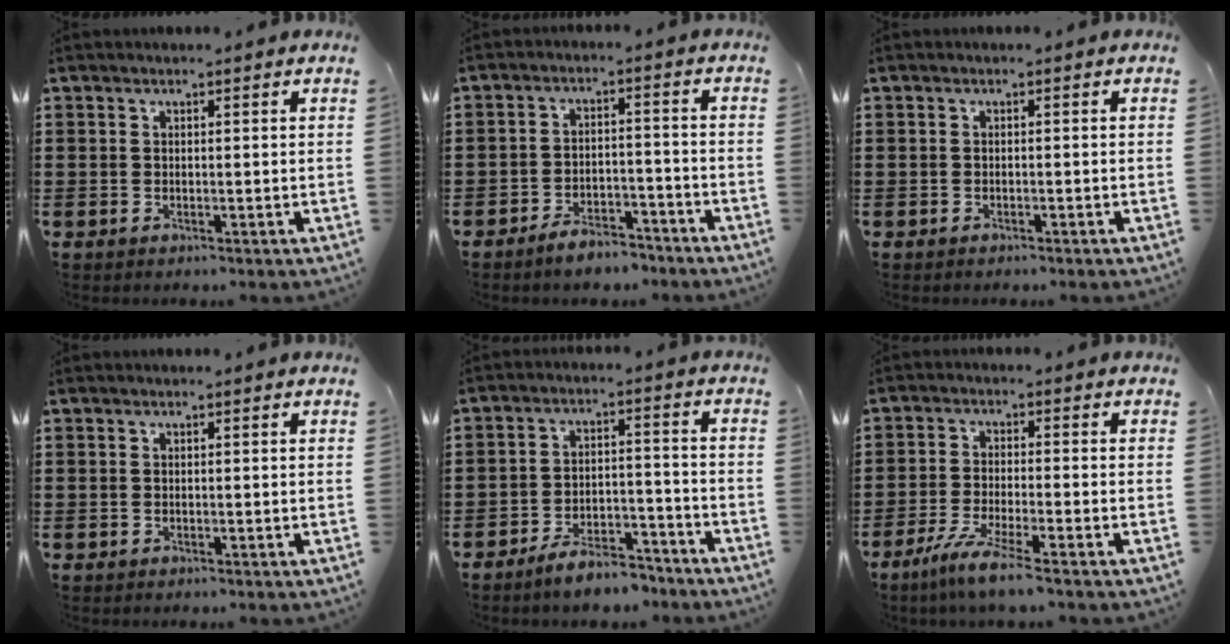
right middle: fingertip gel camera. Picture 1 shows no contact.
{"total": 4.7, "force": [-4.5, 1.0, 0.8], "torque": [-0.020, 0.011, -0.092]}
{"total": 0.5, "force": [-0.5, 0.2, 0.1], "torque": [-0.002, 0.000, -0.011]}
{"total": 0.0}
{"total": 6.3, "force": [-5.9, 1.3, 1.7], "torque": [-0.021, 0.016, -0.112]}
{"total": 5.5, "force": [-4.2, -0.1, 3.6], "torque": [-0.078, -0.016, -0.079]}